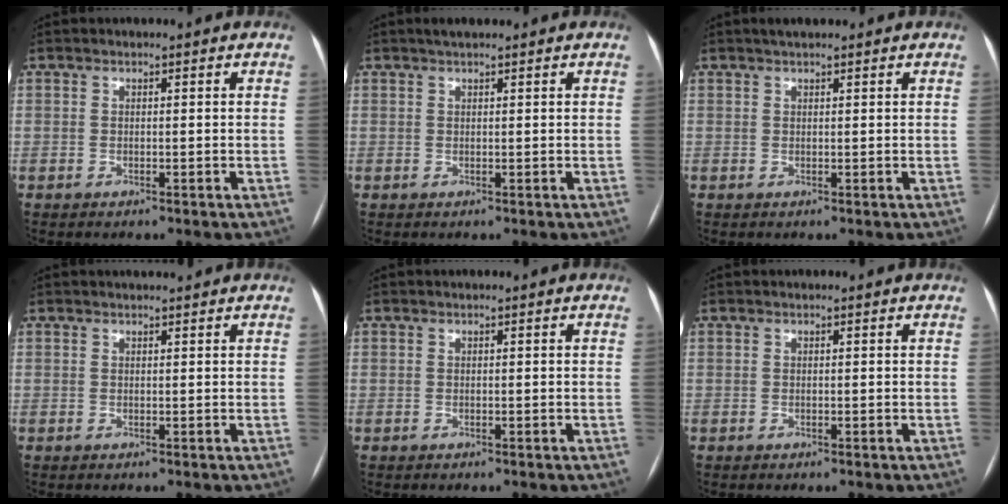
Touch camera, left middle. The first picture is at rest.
{"total": 1.8, "force": [1.5, 0.3, 1.0], "torque": [-0.016, 0.014, 0.024]}
{"total": 2.0, "force": [1.6, 0.4, 1.1], "torque": [-0.016, 0.016, 0.026]}
{"total": 2.0, "force": [1.8, 0.2, 0.8], "torque": [-0.009, 0.016, 0.028]}
{"total": 0.0}
{"total": 0.0}